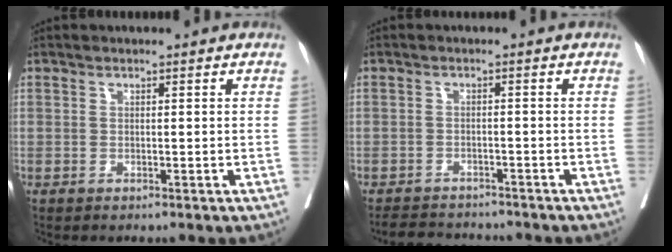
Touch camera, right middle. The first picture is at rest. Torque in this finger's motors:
{"motor_torque": [0.23, -0.53, -0.05, -0.07]}